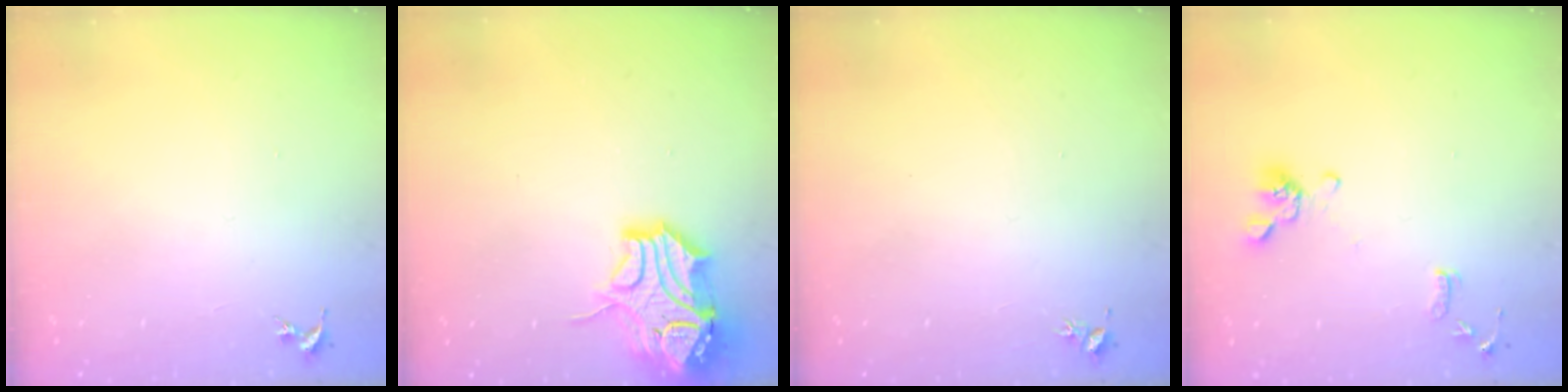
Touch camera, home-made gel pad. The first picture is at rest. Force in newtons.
{"total": 17.2, "press": 17.1, "slide": 2.0}
{"total": 3.1, "press": 3.0, "slide": 0.3}
{"total": 11.5, "press": 11.3, "slide": 1.8}